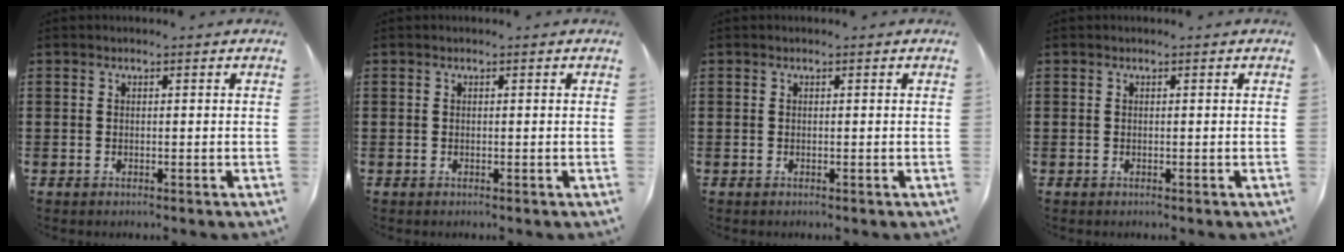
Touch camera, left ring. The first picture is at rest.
{"total": 0.0}
{"total": 0.0}
{"total": 0.0}